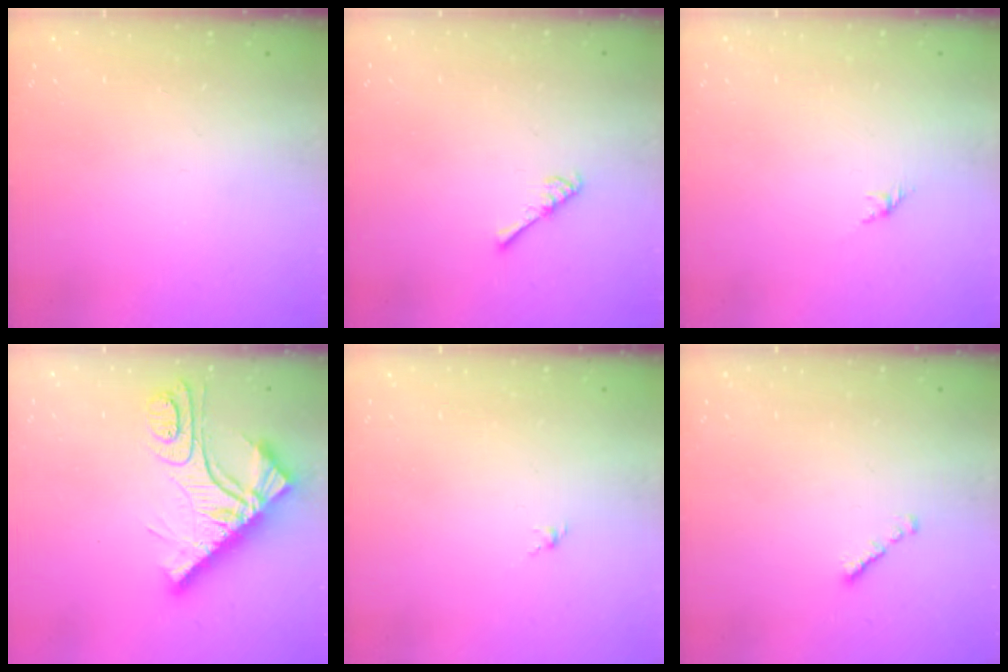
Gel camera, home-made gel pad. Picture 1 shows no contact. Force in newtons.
{"total": 2.7, "press": 2.6, "slide": 0.4}
{"total": 1.6, "press": 1.5, "slide": 0.7}
{"total": 14.4, "press": 14.3, "slide": 1.5}
{"total": 1.4, "press": 1.2, "slide": 0.6}
{"total": 1.3, "press": 1.1, "slide": 0.6}